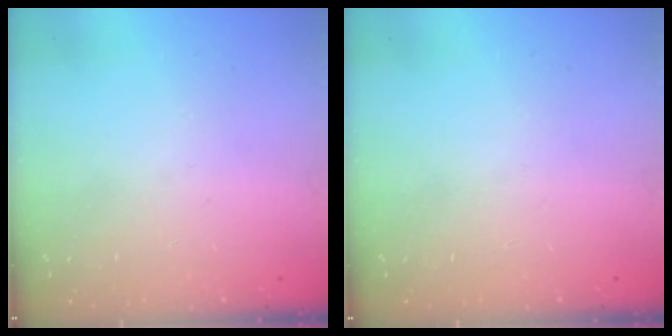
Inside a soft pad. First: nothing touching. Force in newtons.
{"total": 0.0}